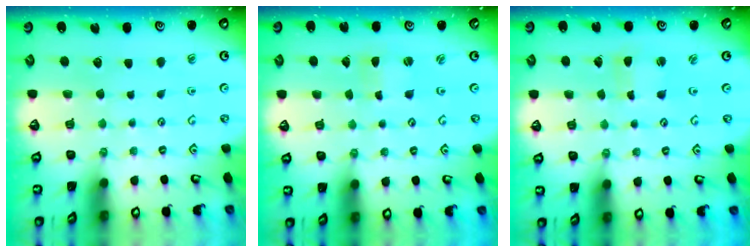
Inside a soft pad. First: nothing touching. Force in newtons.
{"total": 0.9, "press": 0.8, "slide": 0.1}
{"total": 0.9, "press": 0.9, "slide": 0.1}